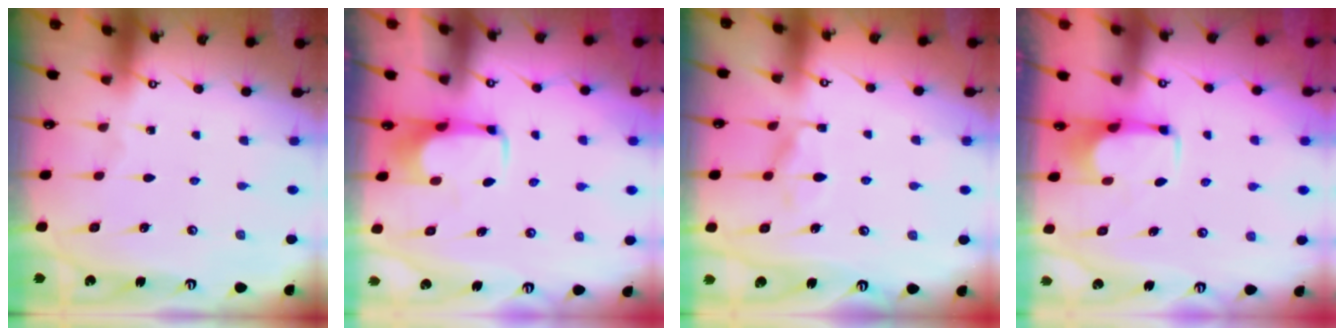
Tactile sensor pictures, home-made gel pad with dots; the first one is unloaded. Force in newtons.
{"total": 1.5, "press": 1.4, "slide": 0.4}
{"total": 7.6, "press": 7.6, "slide": 0.6}
{"total": 2.8, "press": 2.7, "slide": 0.8}